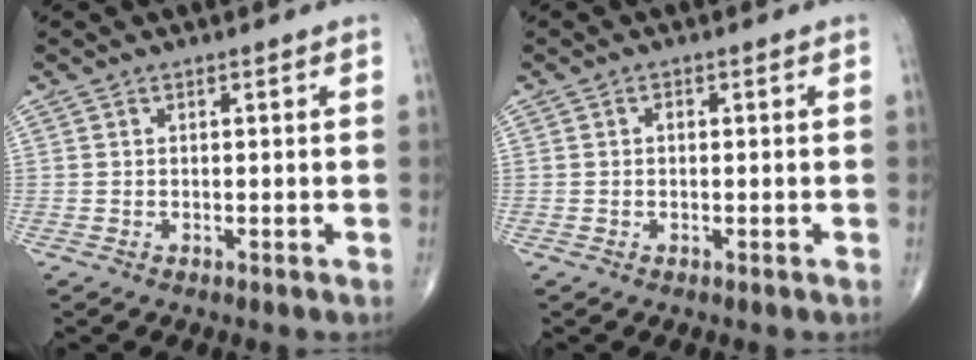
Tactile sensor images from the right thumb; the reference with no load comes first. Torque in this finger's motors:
{"motor_torque": [-0.27, 0.71, 0.30, 0.18, 0.02]}